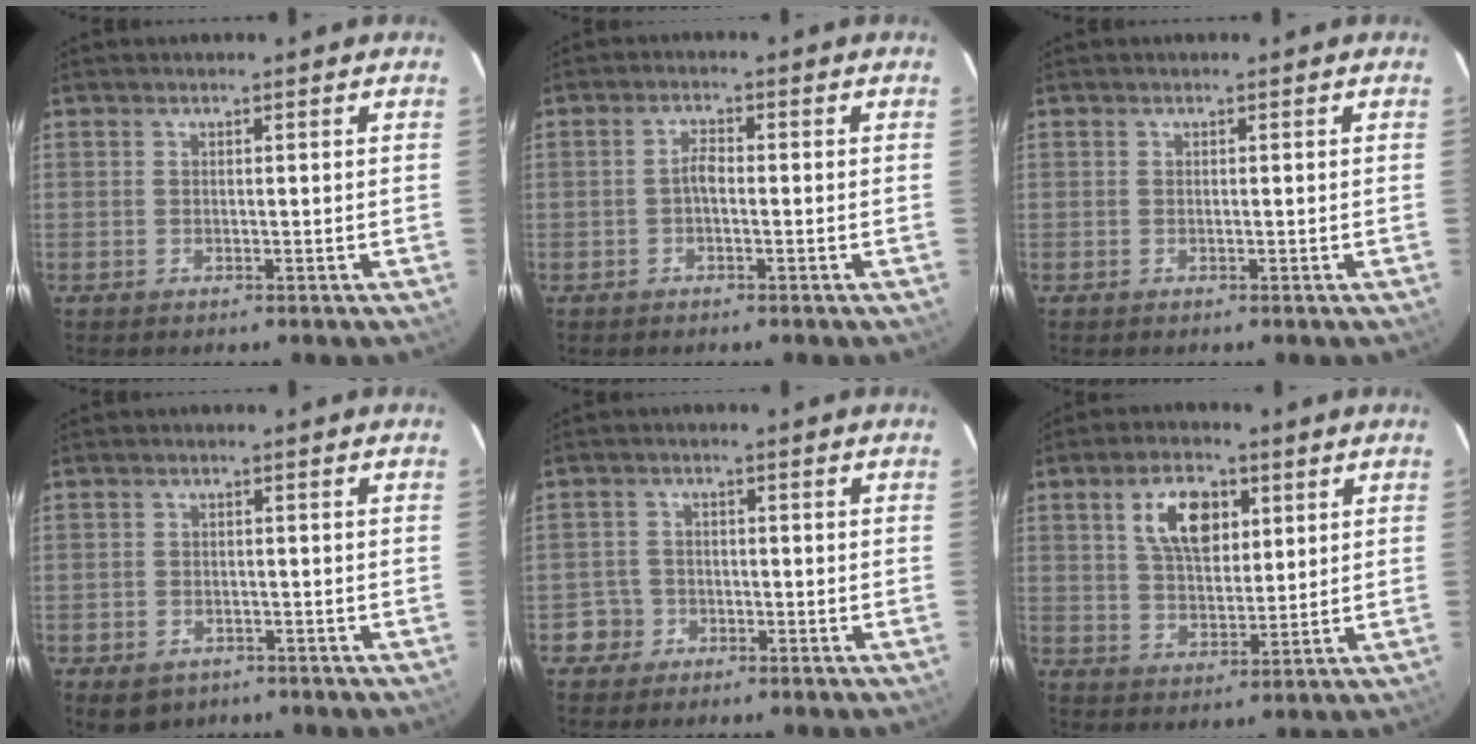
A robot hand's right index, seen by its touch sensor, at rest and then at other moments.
{"total": 1.8, "force": [-0.6, 0.8, 1.5], "torque": [-0.032, 0.008, -0.013]}
{"total": 0.0}
{"total": 5.0, "force": [-2.9, 3.6, 1.8], "torque": [-0.041, 0.000, -0.036]}
{"total": 3.6, "force": [-1.7, 3.2, -0.3], "torque": [0.009, 0.023, -0.030]}
{"total": 9.7, "force": [3.8, 5.2, 7.2], "torque": [-0.131, 0.018, 0.072]}